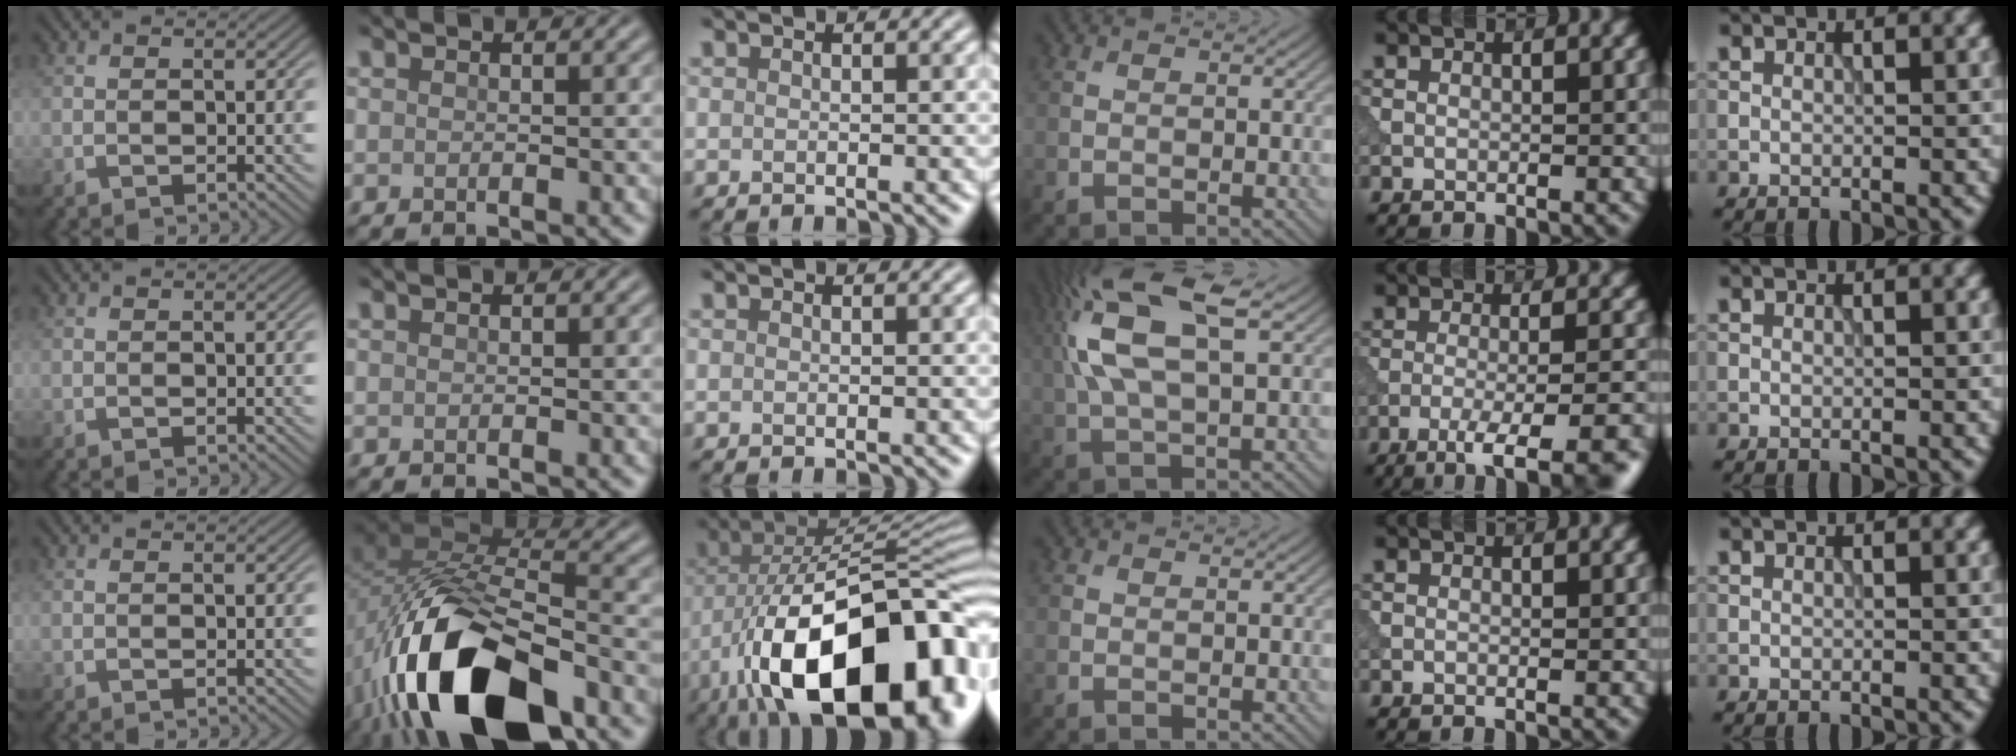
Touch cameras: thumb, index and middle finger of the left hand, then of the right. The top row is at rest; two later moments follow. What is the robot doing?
{"motion": "insert", "object": "power adapter"}